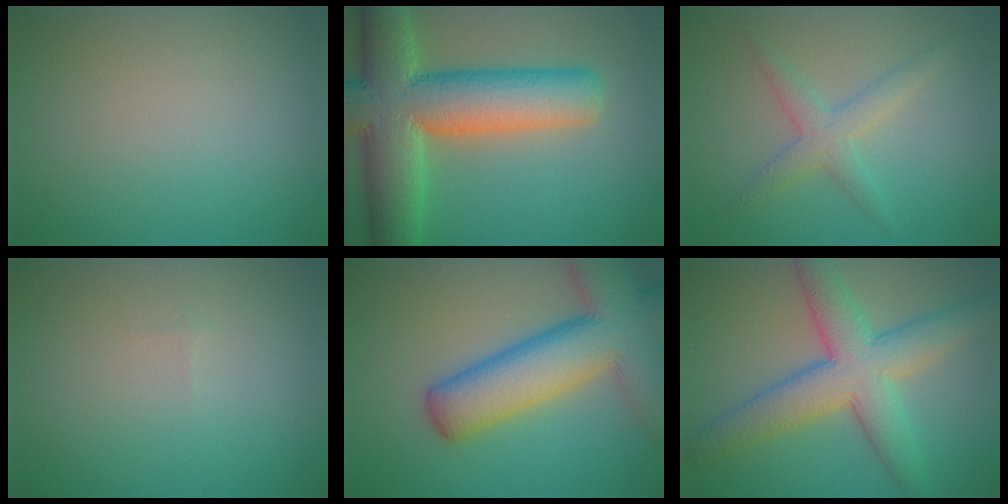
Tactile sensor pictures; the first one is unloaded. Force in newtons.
{"total": 12.5, "press": 12.4, "slide": 0.7}
{"total": 2.5, "press": 2.5, "slide": 0.1}
{"total": 0.0}
{"total": 11.3, "press": 11.2, "slide": 0.8}
{"total": 7.4, "press": 7.3, "slide": 0.1}